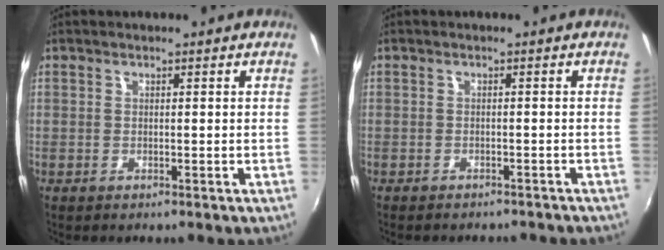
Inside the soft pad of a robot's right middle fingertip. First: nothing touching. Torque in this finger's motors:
{"motor_torque": [0.10, -0.28, 0.06, 0.02]}